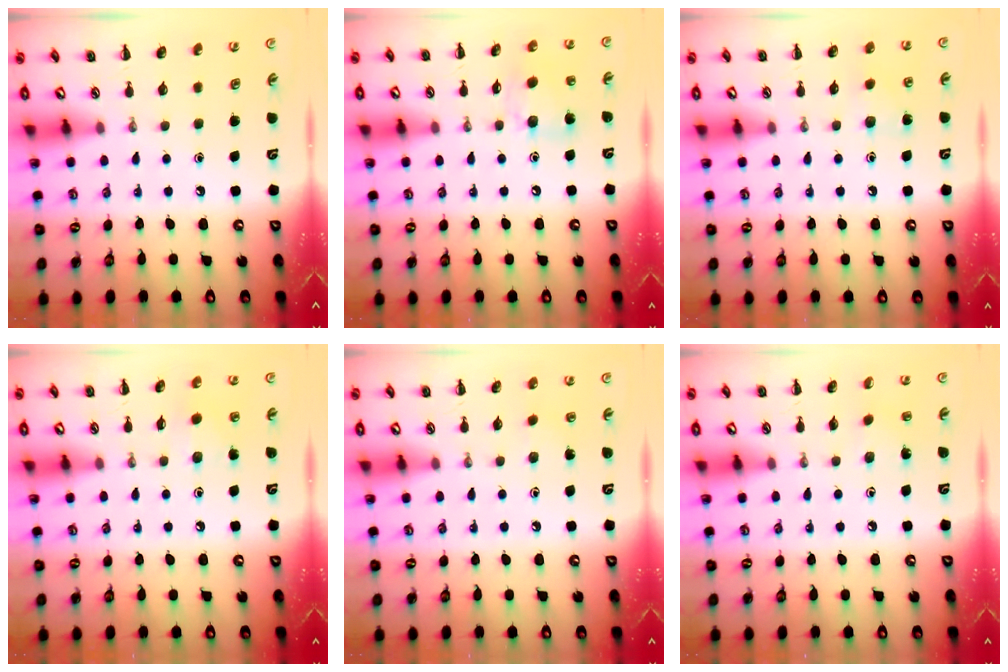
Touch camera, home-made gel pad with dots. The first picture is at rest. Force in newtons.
{"total": 10.2, "press": 10.0, "slide": 2.2}
{"total": 5.9, "press": 5.7, "slide": 1.4}
{"total": 2.9, "press": 2.8, "slide": 0.6}
{"total": 1.4, "press": 1.3, "slide": 0.5}
{"total": 1.8, "press": 1.7, "slide": 0.7}